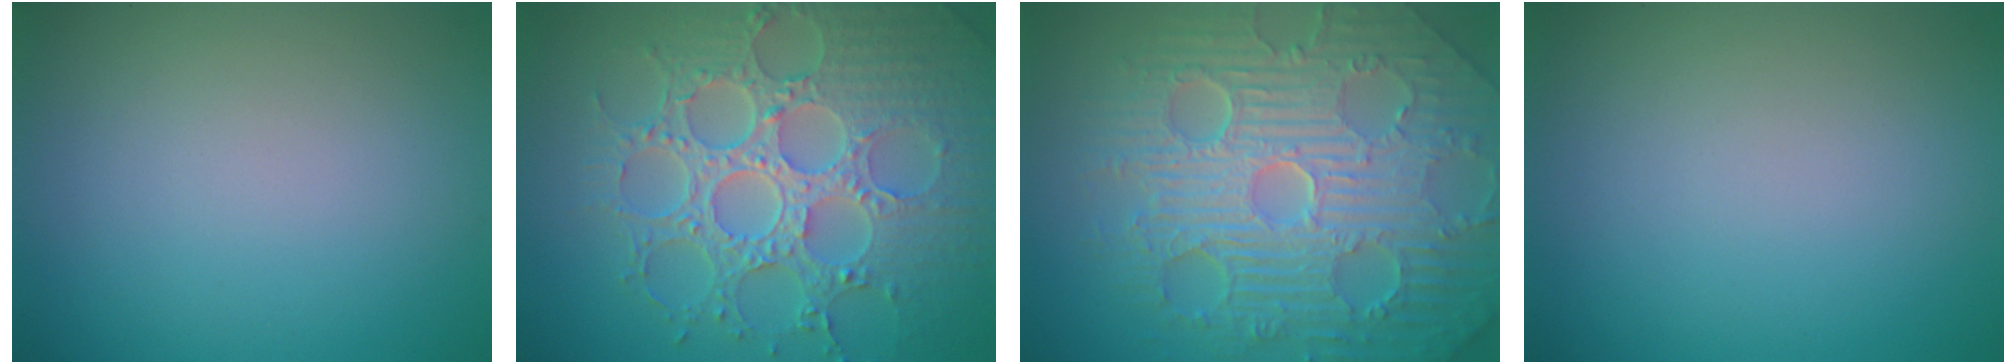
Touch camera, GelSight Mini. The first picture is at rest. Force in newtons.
{"total": 8.6, "press": 6.5, "slide": 5.7}
{"total": 11.4, "press": 7.3, "slide": 8.8}
{"total": 0.0}